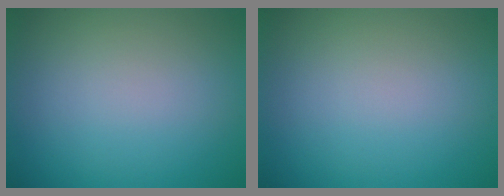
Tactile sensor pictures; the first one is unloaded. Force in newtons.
{"total": 0.0}